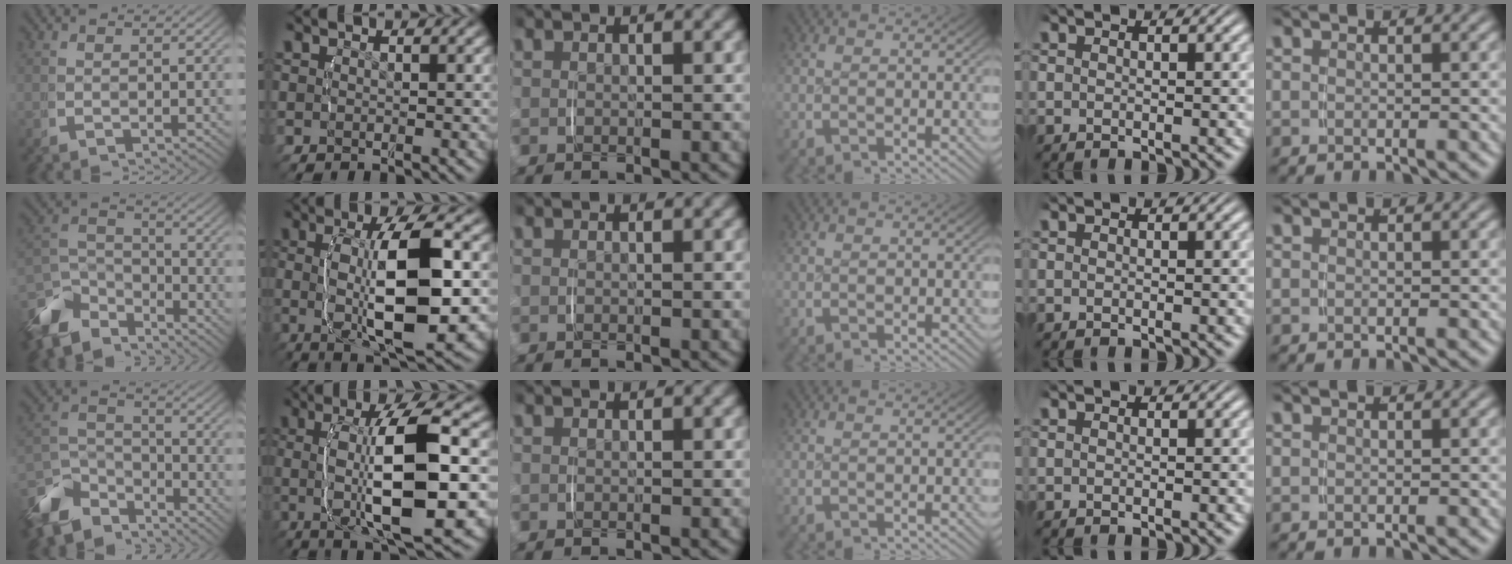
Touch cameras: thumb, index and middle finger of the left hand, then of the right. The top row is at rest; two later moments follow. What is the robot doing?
{"motion": "lift_and_place", "object": "jar lid"}